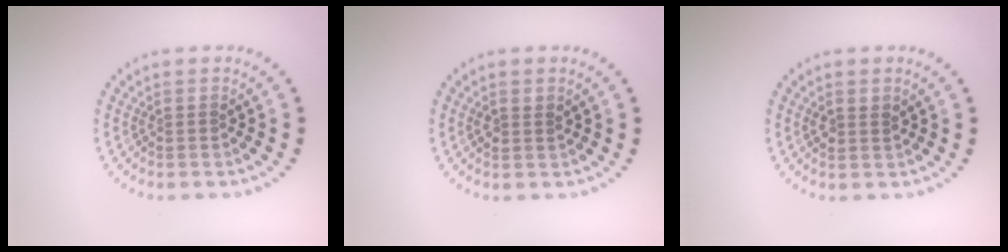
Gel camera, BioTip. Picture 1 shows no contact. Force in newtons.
{"total": 1.2, "press": 1.1, "slide": 0.4}
{"total": 1.2, "press": 1.1, "slide": 0.6}